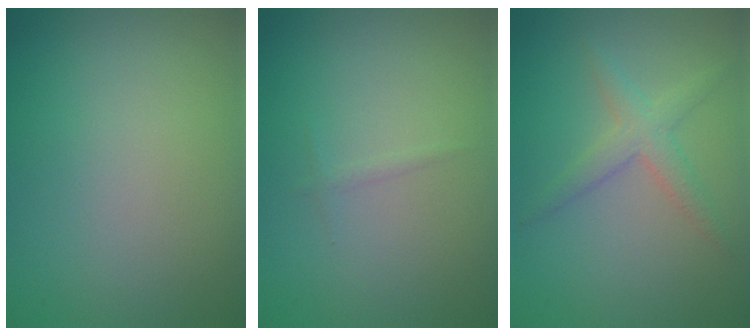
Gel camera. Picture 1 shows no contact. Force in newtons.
{"total": 0.5, "press": 0.5, "slide": 0.1}
{"total": 2.4, "press": 2.4, "slide": 0.0}